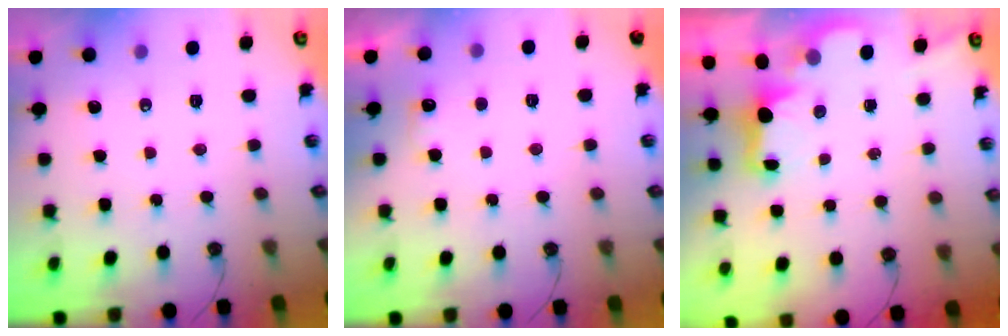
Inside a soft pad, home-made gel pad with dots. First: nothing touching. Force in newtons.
{"total": 4.6, "press": 4.4, "slide": 1.3}
{"total": 2.1, "press": 2.0, "slide": 0.7}